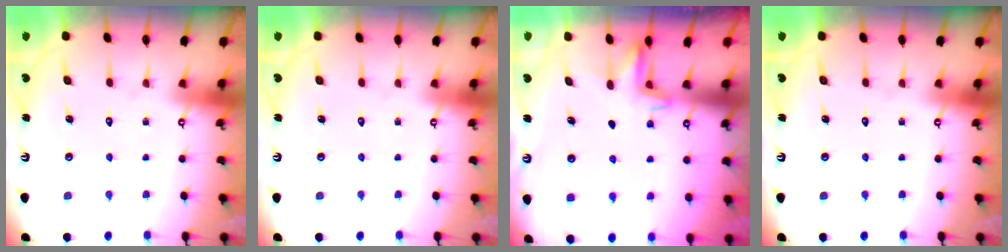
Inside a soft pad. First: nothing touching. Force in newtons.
{"total": 0.0}
{"total": 2.3, "press": 2.2, "slide": 0.4}
{"total": 0.0}